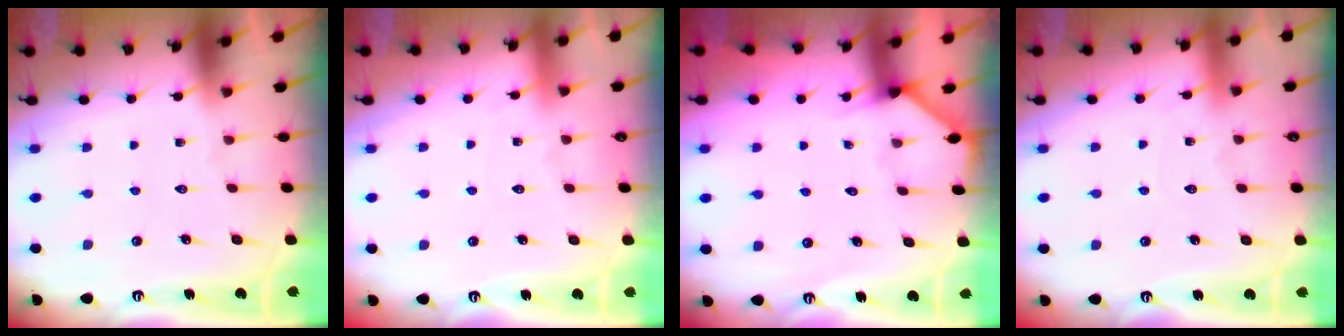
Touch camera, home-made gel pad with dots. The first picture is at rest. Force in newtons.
{"total": 1.8, "press": 1.8, "slide": 0.3}
{"total": 1.4, "press": 1.4, "slide": 0.1}
{"total": 2.7, "press": 2.7, "slide": 0.2}